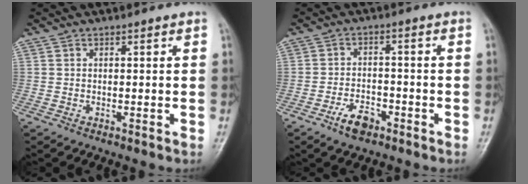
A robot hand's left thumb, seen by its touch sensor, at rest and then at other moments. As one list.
[{"total": 5.3, "force": [-3.3, 2.8, 3.1], "torque": [-0.049, 0.021, -0.058]}]